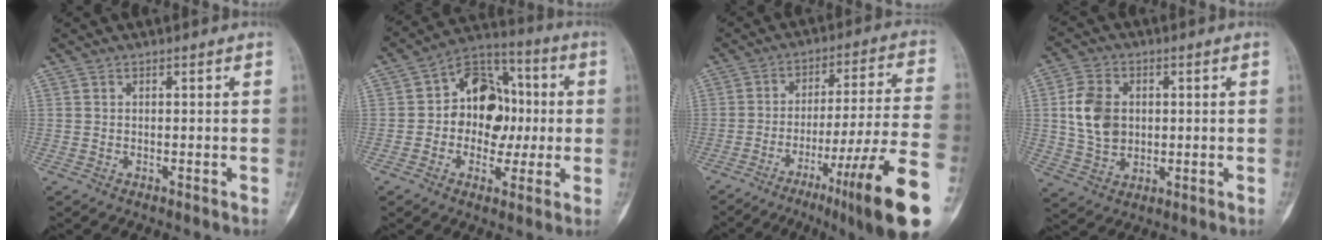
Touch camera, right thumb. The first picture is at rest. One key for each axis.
{"total": 14.2, "fx": 0.2, "fy": 10.6, "fz": 9.4, "tx": -0.091, "ty": 0.032, "tz": -0.006}
{"total": 21.2, "fx": -10.7, "fy": 1.1, "fz": 18.2, "tx": -0.240, "ty": 0.042, "tz": -0.161}
{"total": 9.9, "fx": 1.2, "fy": 7.4, "fz": 6.4, "tx": -0.106, "ty": 0.000, "tz": 0.026}